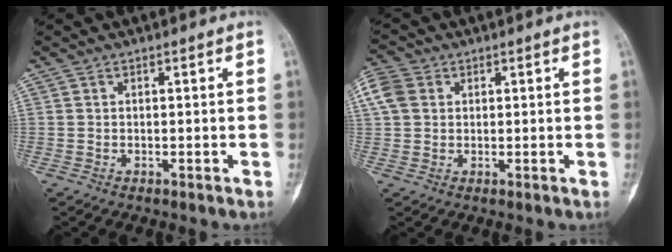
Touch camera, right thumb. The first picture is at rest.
{"total": 5.6, "force": [1.6, 4.4, 3.0], "torque": [-0.071, 0.012, 0.027]}